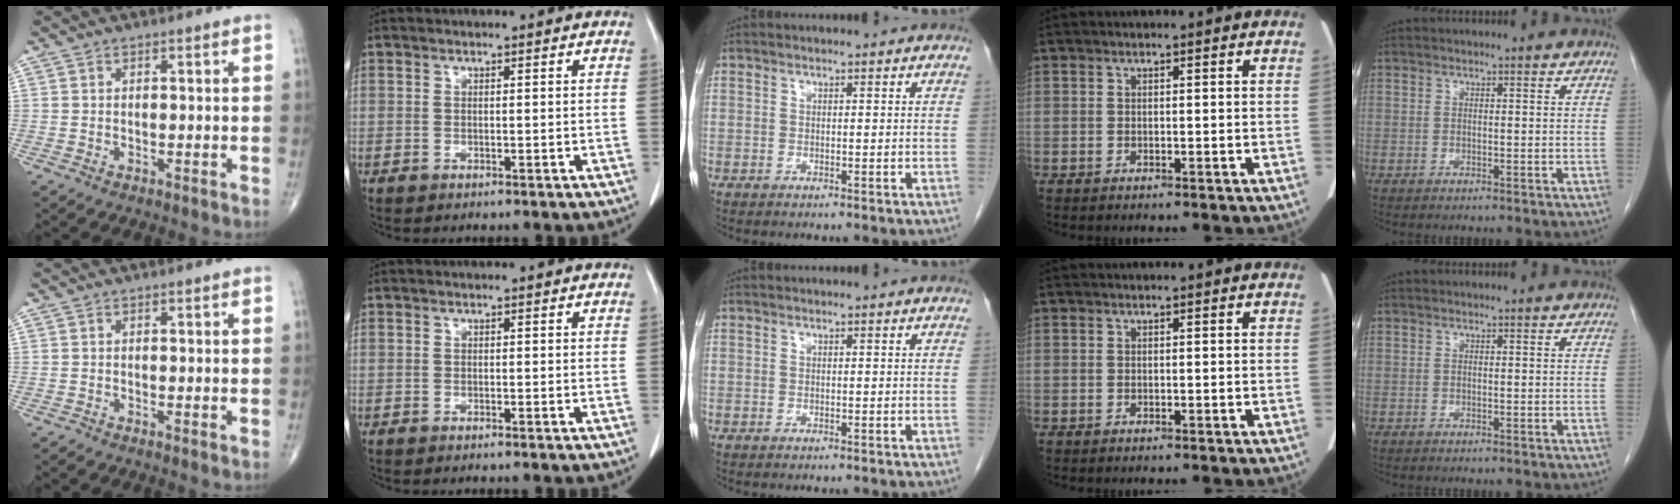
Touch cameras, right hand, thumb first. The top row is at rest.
{"thumb": {"total": 0.5, "force": [-0.3, 0.1, 0.4], "torque": [-0.009, -0.003, -0.009]}}